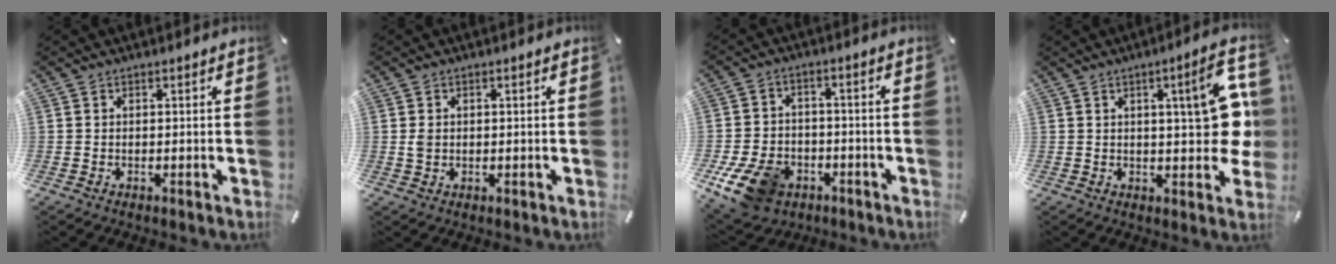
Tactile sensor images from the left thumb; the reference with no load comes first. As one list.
[{"total": 1.8, "force": [0.3, 1.6, 0.9], "torque": [-0.011, 0.002, 0.002]}, {"total": 12.0, "force": [-5.8, 8.6, 6.1], "torque": [-0.129, 0.033, -0.101]}, {"total": 15.6, "force": [2.5, 5.1, 14.6], "torque": [-0.178, -0.014, 0.036]}]